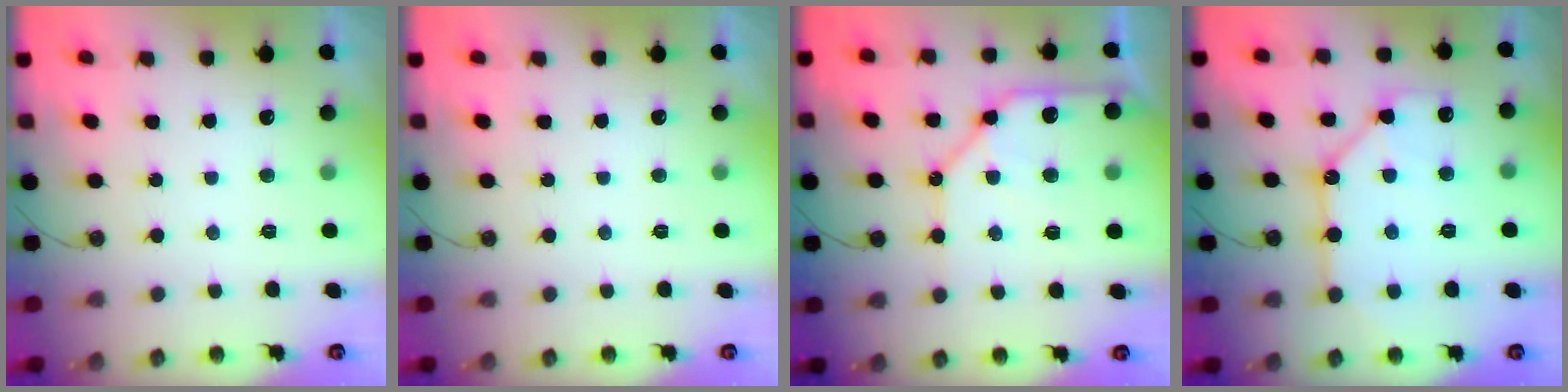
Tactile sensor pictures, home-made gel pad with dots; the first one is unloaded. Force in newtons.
{"total": 0.0}
{"total": 13.7, "press": 13.5, "slide": 1.7}
{"total": 12.8, "press": 12.8, "slide": 1.2}